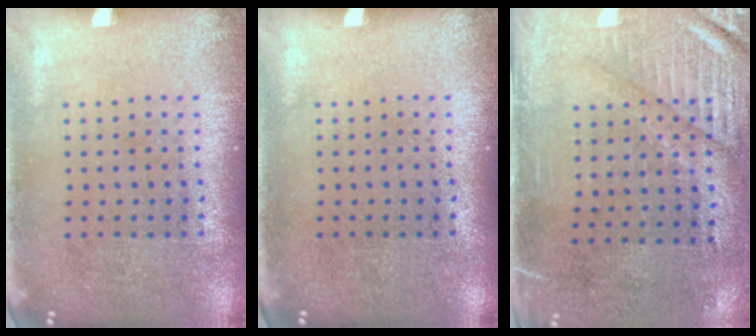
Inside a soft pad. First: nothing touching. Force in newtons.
{"total": 0.0}
{"total": 3.0, "press": 2.6, "slide": 1.5}